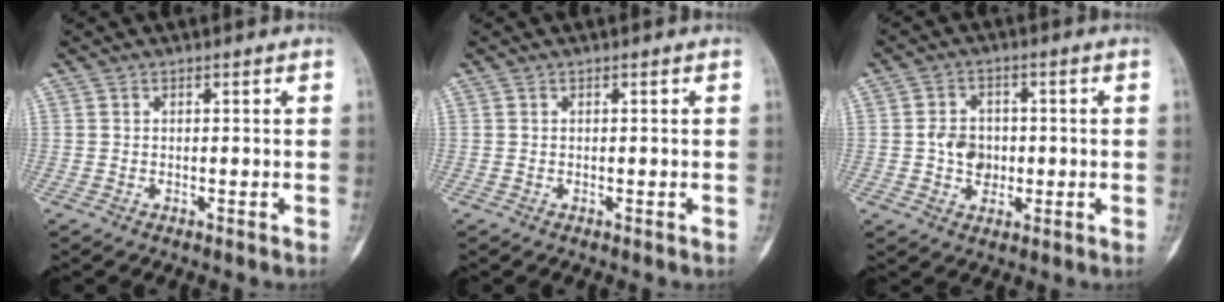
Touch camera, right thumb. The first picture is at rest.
{"total": 0.0}
{"total": 5.8, "force": [-0.4, 4.8, 3.3], "torque": [-0.028, 0.006, -0.008]}